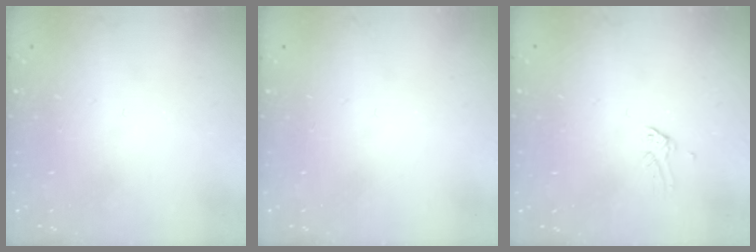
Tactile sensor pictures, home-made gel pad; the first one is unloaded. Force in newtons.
{"total": 0.0}
{"total": 0.0}